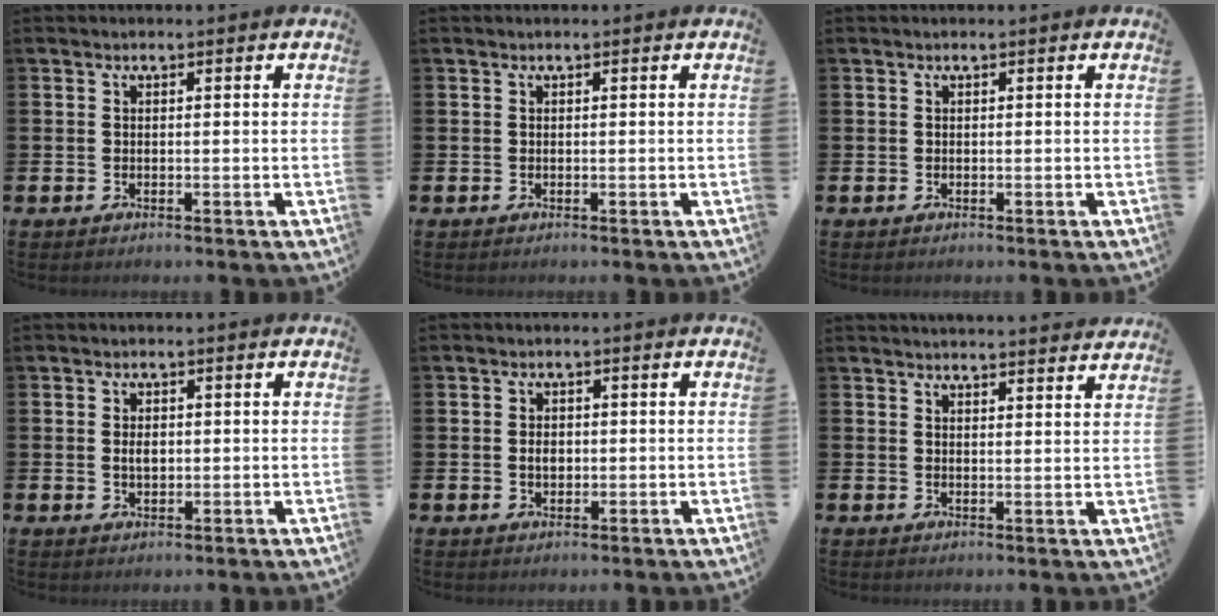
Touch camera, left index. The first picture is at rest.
{"total": 0.0}
{"total": 0.0}
{"total": 1.9, "force": [0.2, 1.2, 1.4], "torque": [-0.012, 0.000, -0.002]}
{"total": 2.1, "force": [0.1, 1.5, 1.4], "torque": [-0.011, 0.000, -0.005]}
{"total": 3.4, "force": [3.4, -0.2, -0.2], "torque": [0.008, -0.025, 0.059]}